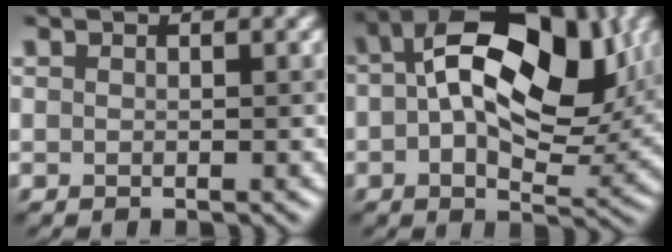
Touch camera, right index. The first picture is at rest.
{"total": 14.7, "force": [3.9, 7.8, 11.8], "torque": [-0.170, 0.017, 0.049]}